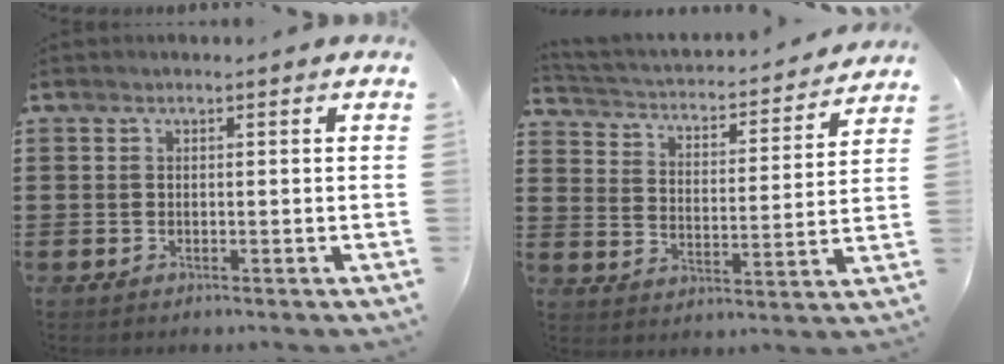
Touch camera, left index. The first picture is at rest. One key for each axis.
{"total": 2.1, "fx": 2.0, "fy": 0.5, "fz": 0.4, "tx": -0.027, "ty": -0.027, "tz": 0.020}